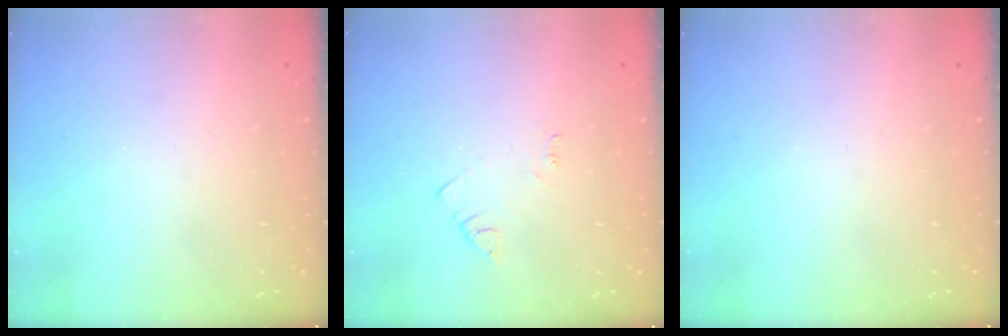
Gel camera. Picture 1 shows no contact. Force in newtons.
{"total": 2.9, "press": 2.9, "slide": 0.4}
{"total": 0.0}